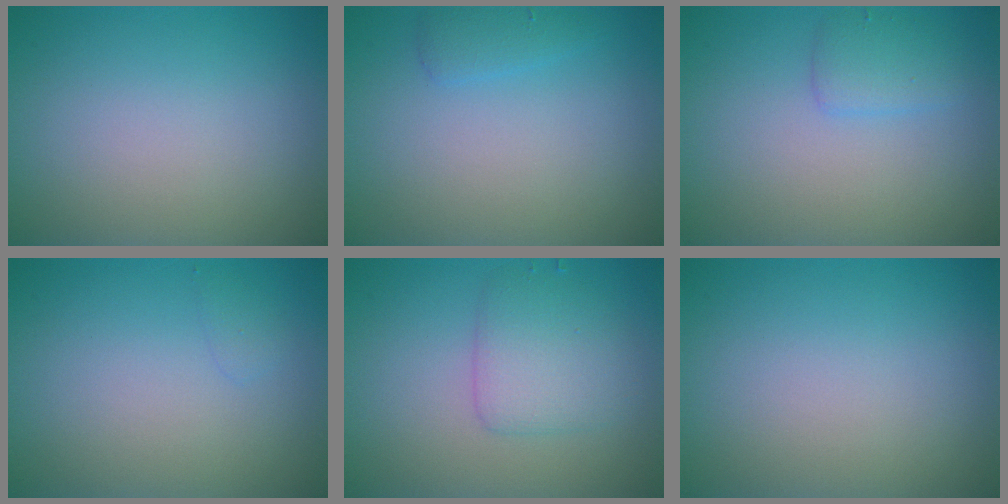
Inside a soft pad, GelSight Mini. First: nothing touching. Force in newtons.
{"total": 1.3, "press": 1.3, "slide": 0.1}
{"total": 1.8, "press": 1.8, "slide": 0.2}
{"total": 0.6, "press": 0.6, "slide": 0.1}
{"total": 3.2, "press": 3.2, "slide": 0.1}
{"total": 0.0}